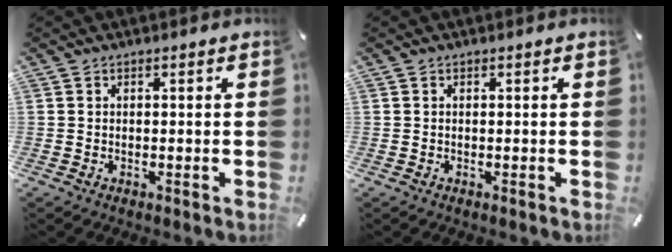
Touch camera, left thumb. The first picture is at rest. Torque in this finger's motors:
{"motor_torque": [-0.17, -0.33, -0.03, 0.11, 0.00]}